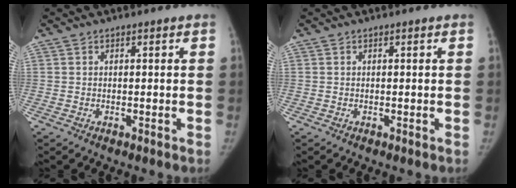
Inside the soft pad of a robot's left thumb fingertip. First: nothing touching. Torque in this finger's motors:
{"motor_torque": [-0.01, 0.01, 0.41, -0.39, 0.00]}